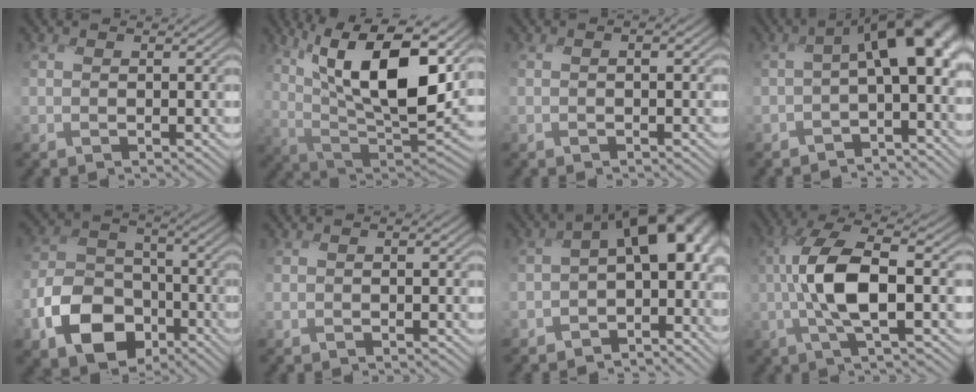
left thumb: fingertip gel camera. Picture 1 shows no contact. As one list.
[{"total": 16.2, "force": [5.8, 7.8, 13.0], "torque": [-0.251, 0.004, 0.095]}, {"total": 1.4, "force": [-0.2, 0.8, 1.2], "torque": [-0.021, 0.003, -0.004]}, {"total": 10.3, "force": [-1.4, 5.2, 8.8], "torque": [-0.138, -0.006, -0.028]}, {"total": 10.6, "force": [-6.0, 7.3, 5.0], "torque": [-0.096, -0.019, -0.121]}, {"total": 0.5, "force": [-0.2, 0.2, 0.4], "torque": [-0.007, 0.001, -0.004]}, {"total": 12.3, "force": [-2.2, 8.1, 9.0], "torque": [-0.147, -0.031, -0.034]}, {"total": 9.1, "force": [-0.9, 3.1, 8.5], "torque": [-0.176, 0.011, -0.024]}]